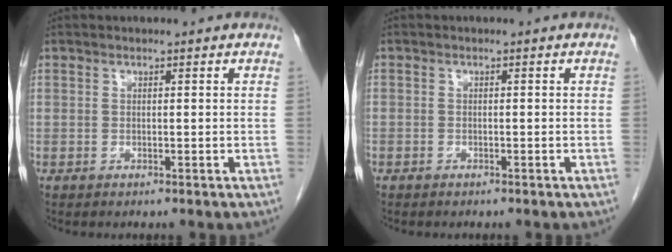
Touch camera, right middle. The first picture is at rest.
{"total": 0.6, "force": [-0.5, 0.4, 0.1], "torque": [-0.007, 0.003, -0.009]}